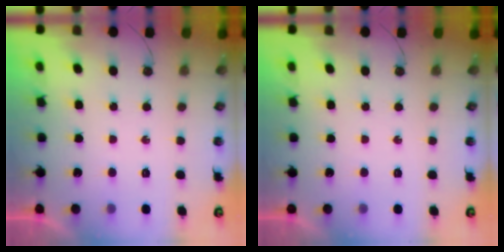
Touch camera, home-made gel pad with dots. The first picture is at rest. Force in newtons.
{"total": 0.0}